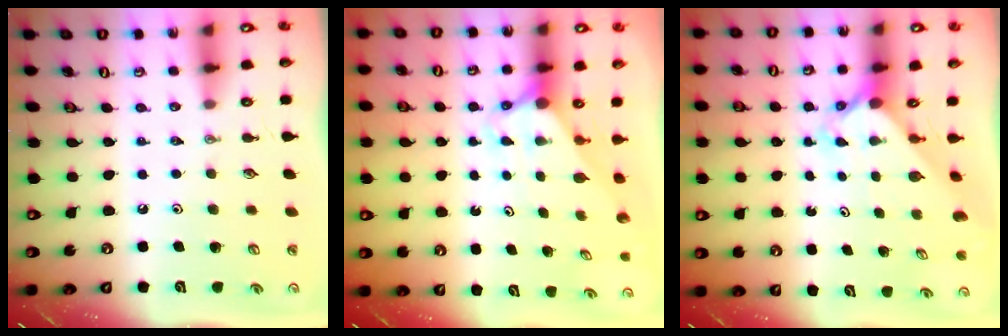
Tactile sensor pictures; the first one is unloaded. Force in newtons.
{"total": 2.9, "press": 2.9, "slide": 0.0}
{"total": 2.4, "press": 2.4, "slide": 0.1}